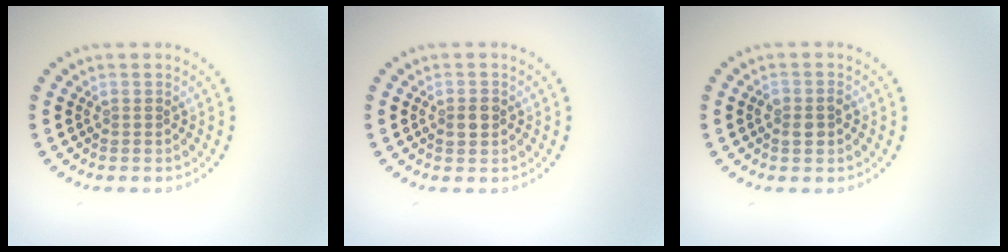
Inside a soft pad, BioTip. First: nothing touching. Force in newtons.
{"total": 1.7, "press": 1.7, "slide": 0.1}
{"total": 1.5, "press": 1.5, "slide": 0.3}